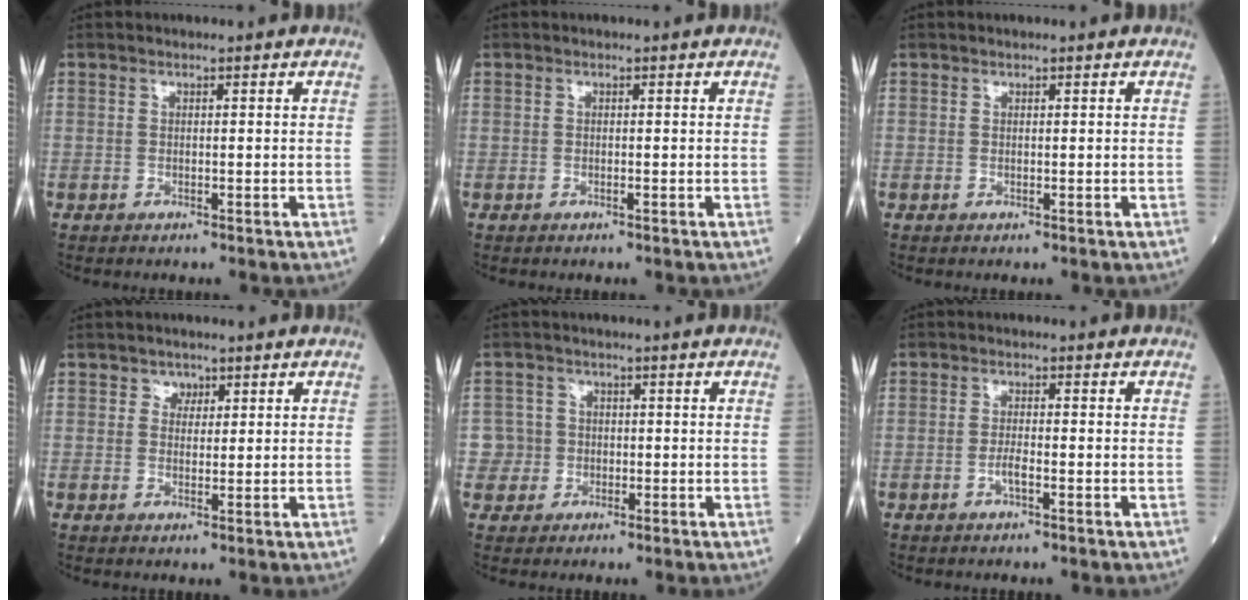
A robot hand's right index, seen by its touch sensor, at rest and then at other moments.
{"total": 0.0}
{"total": 0.0}
{"total": 1.8, "force": [1.0, 1.5, 0.4], "torque": [0.001, -0.001, 0.011]}
{"total": 3.3, "force": [-0.5, 3.3, -0.4], "torque": [0.020, 0.011, -0.013]}
{"total": 1.8, "force": [-0.8, 0.2, 1.6], "torque": [-0.030, 0.001, -0.016]}